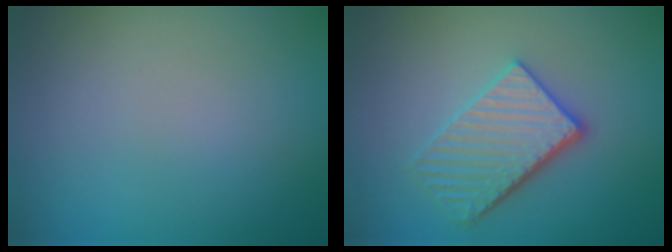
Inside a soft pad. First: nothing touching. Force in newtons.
{"total": 4.0, "press": 3.4, "slide": 2.1}